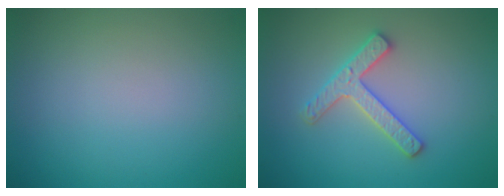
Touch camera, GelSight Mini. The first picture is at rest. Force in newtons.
{"total": 2.9, "press": 2.8, "slide": 0.6}